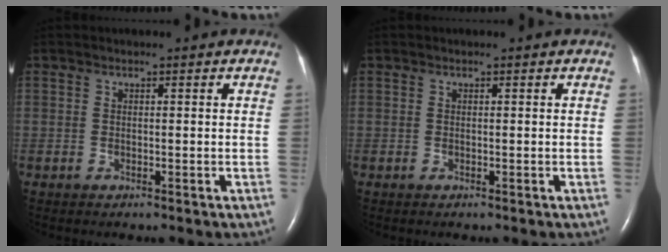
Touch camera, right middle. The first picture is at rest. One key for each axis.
{"total": 0.0}